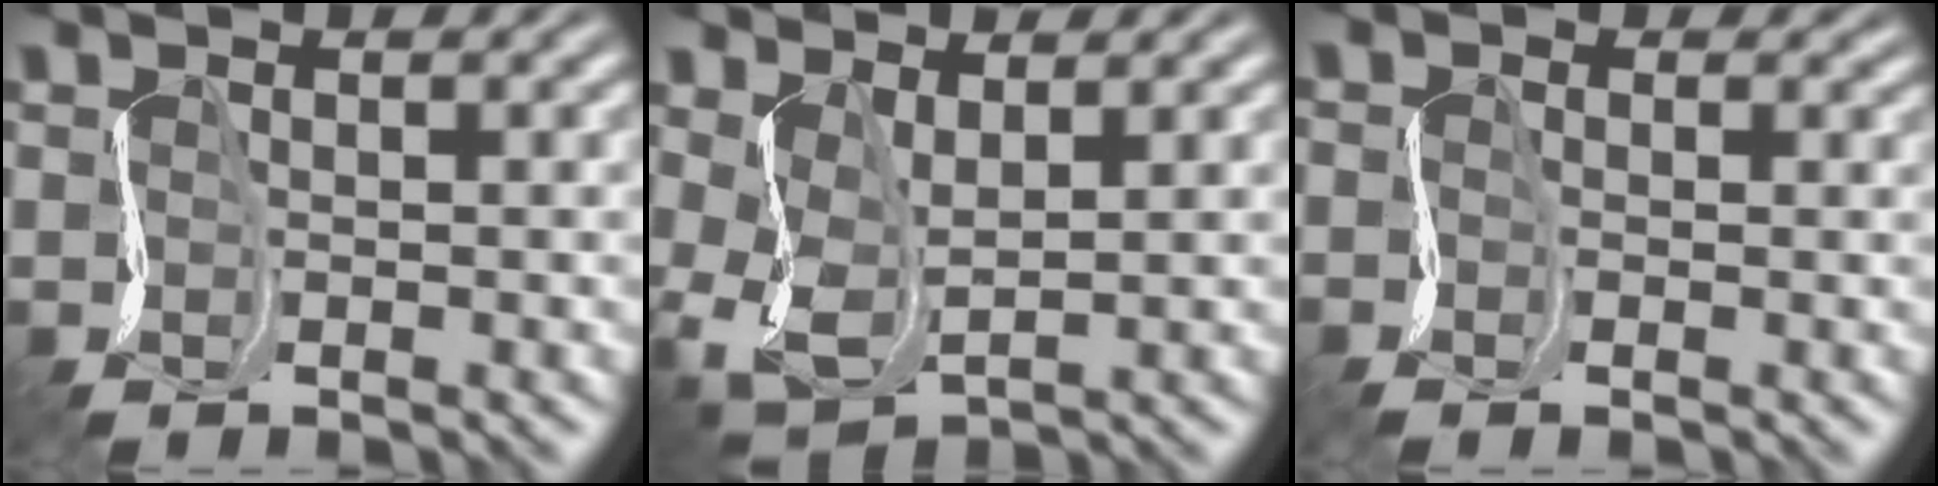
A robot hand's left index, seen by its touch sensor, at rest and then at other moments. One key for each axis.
{"total": 3.0, "fx": 0.1, "fy": 1.7, "fz": 2.5, "tx": -0.079, "ty": -0.008, "tz": 0.010}
{"total": 1.2, "fx": -1.0, "fy": 0.4, "fz": -0.5, "tx": 0.008, "ty": -0.001, "tz": -0.017}